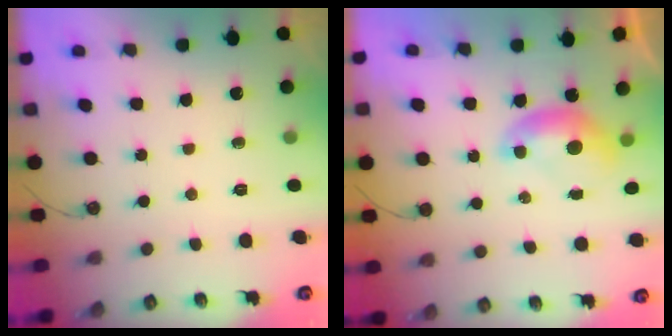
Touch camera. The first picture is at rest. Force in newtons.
{"total": 0.0}